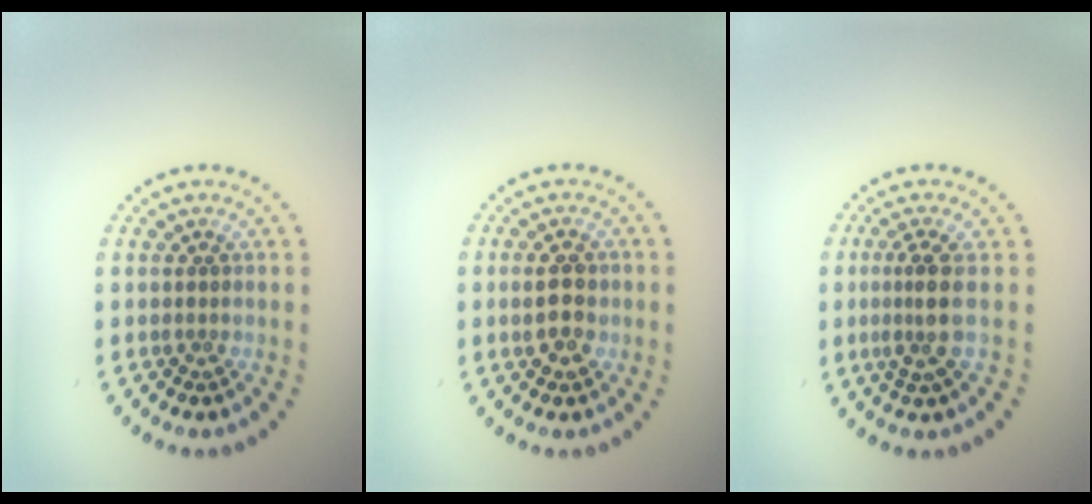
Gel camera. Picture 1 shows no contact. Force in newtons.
{"total": 2.8, "press": 2.8, "slide": 0.1}
{"total": 2.6, "press": 1.9, "slide": 1.8}